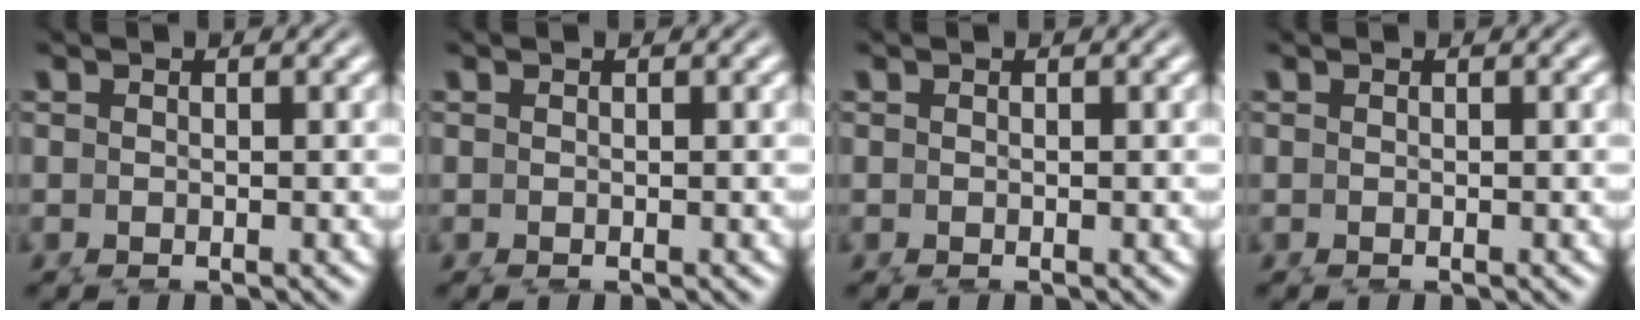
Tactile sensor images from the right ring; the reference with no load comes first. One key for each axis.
{"total": 0.0}
{"total": 0.0}
{"total": 0.0}